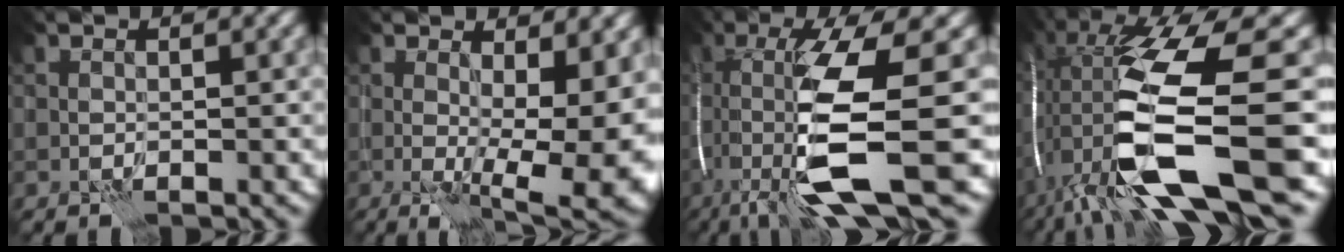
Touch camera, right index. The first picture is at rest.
{"total": 10.7, "force": [-0.5, 3.8, 10.0], "torque": [-0.120, -0.016, 0.003]}
{"total": 11.2, "force": [-3.4, 1.9, 10.5], "torque": [-0.201, -0.012, -0.060]}
{"total": 15.6, "force": [-1.5, 4.1, 15.0], "torque": [-0.301, -0.010, -0.015]}